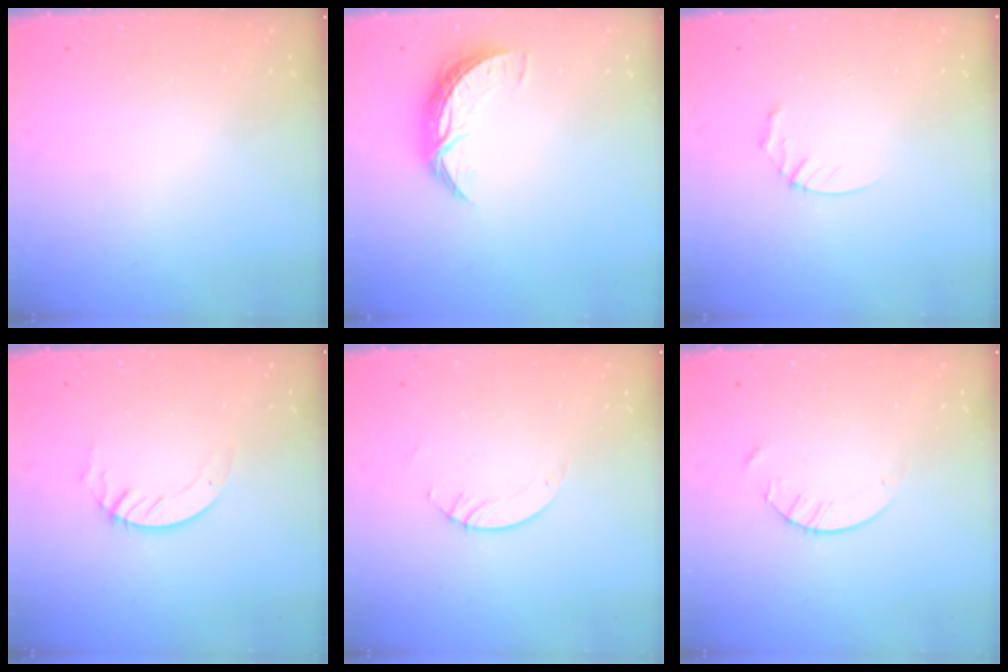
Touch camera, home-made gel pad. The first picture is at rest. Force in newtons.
{"total": 8.2, "press": 8.2, "slide": 0.4}
{"total": 3.5, "press": 3.5, "slide": 0.3}
{"total": 3.4, "press": 3.4, "slide": 0.3}
{"total": 2.1, "press": 2.1, "slide": 0.2}
{"total": 4.2, "press": 4.2, "slide": 0.4}